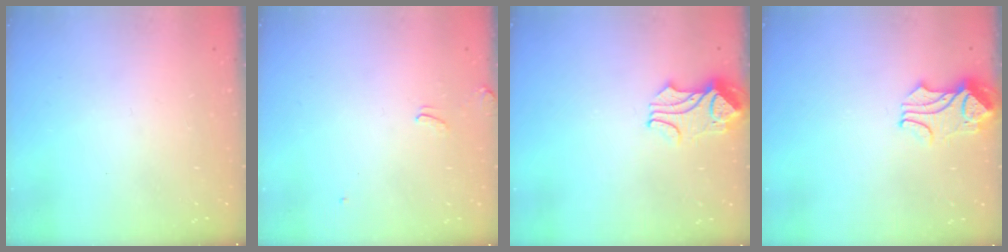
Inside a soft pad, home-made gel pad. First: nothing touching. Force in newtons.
{"total": 0.5, "press": 0.1, "slide": 0.5}
{"total": 2.2, "press": 2.1, "slide": 0.5}
{"total": 2.2, "press": 2.1, "slide": 0.5}